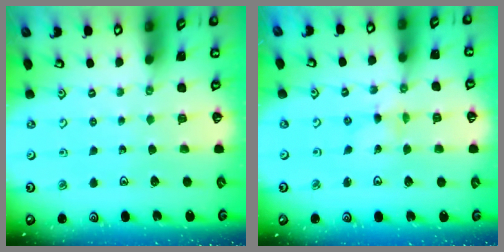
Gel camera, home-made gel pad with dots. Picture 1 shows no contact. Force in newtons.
{"total": 1.4, "press": 1.4, "slide": 0.2}